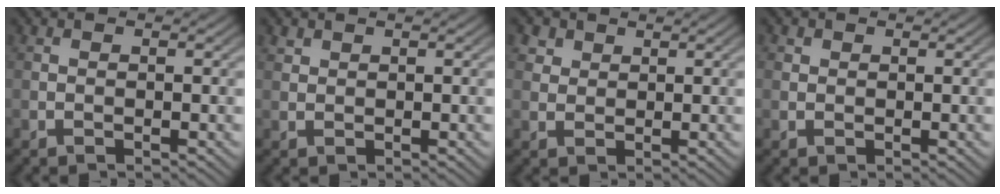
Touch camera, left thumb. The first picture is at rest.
{"total": 1.0, "force": [0.8, 0.6, 0.3], "torque": [-0.008, -0.001, 0.018]}
{"total": 2.9, "force": [1.9, 2.1, 0.9], "torque": [-0.030, -0.005, 0.046]}
{"total": 1.3, "force": [0.6, 1.2, 0.3], "torque": [-0.006, -0.002, 0.009]}